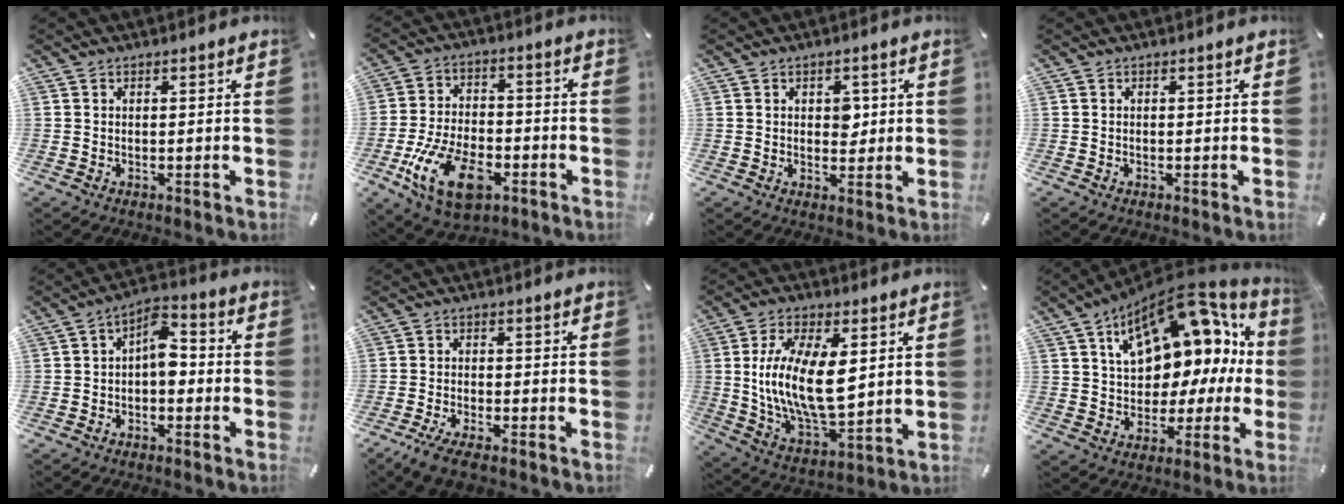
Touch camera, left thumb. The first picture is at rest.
{"total": 15.2, "force": [-6.7, 8.7, 10.6], "torque": [-0.215, 0.030, -0.113]}
{"total": 3.7, "force": [0.7, 2.7, 2.5], "torque": [-0.020, -0.006, 0.003]}
{"total": 0.0}
{"total": 7.1, "force": [-1.0, 4.0, 5.7], "torque": [-0.089, 0.011, -0.022]}
{"total": 4.8, "force": [-3.7, 1.1, 2.9], "torque": [-0.071, 0.004, -0.070]}
{"total": 17.0, "force": [2.7, 8.5, 14.5], "torque": [-0.306, -0.013, 0.042]}
{"total": 16.8, "force": [8.3, 10.2, 10.5], "torque": [-0.152, -0.064, 0.143]}